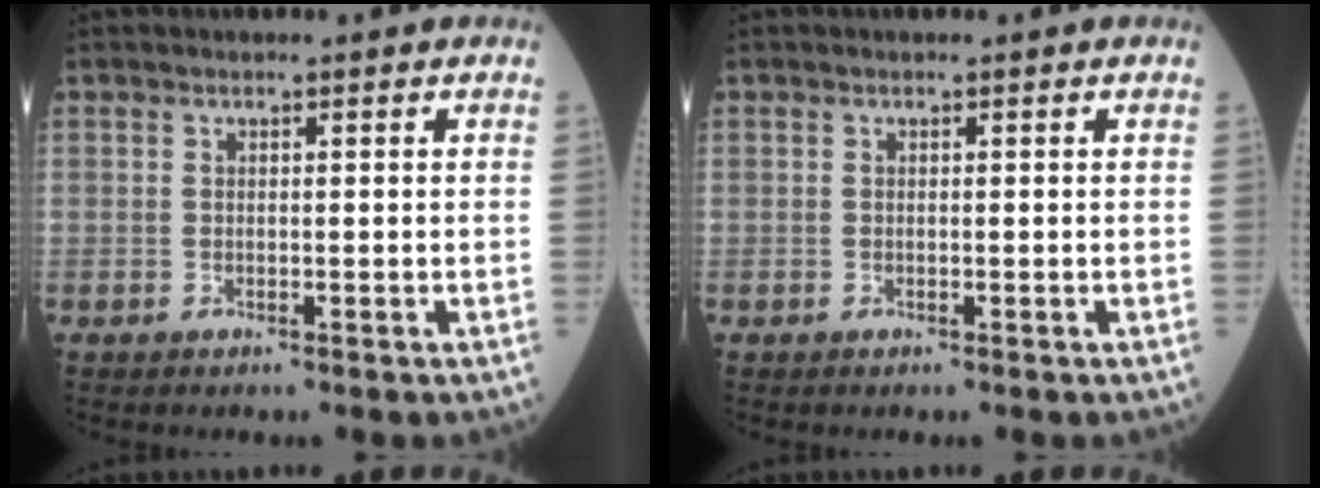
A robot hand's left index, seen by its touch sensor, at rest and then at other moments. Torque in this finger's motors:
{"motor_torque": [-0.19, 0.07, -0.03, 0.00]}